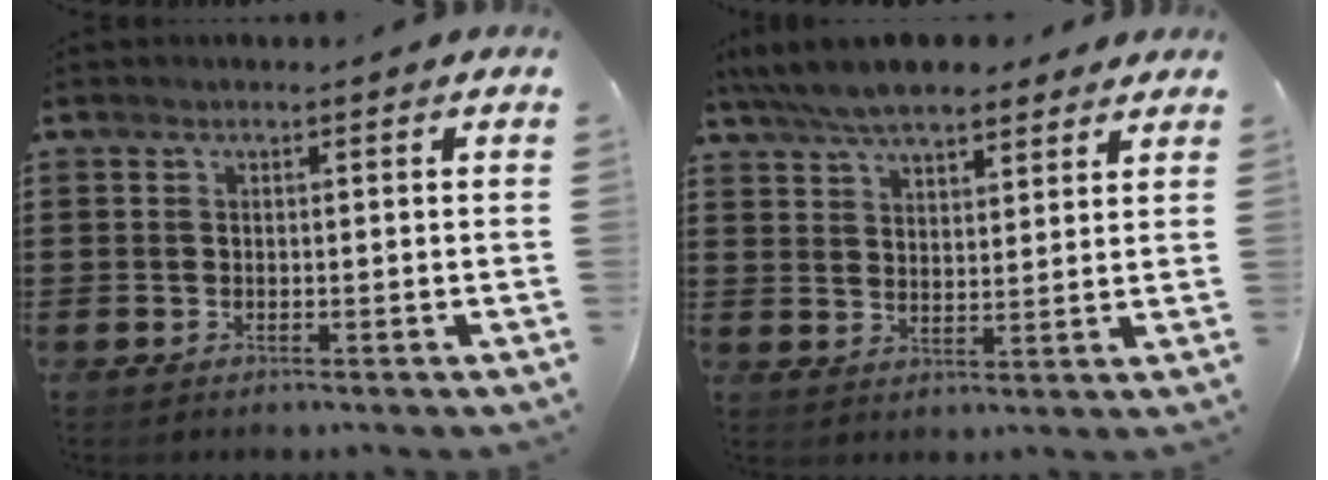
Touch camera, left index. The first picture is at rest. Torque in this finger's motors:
{"motor_torque": [1.07, -1.07, 0.45, 0.21]}